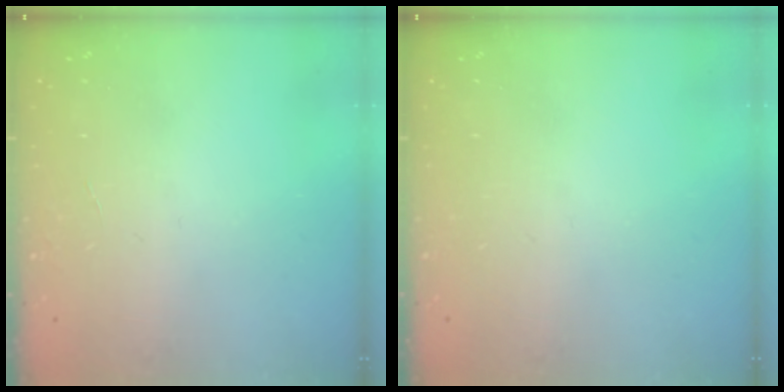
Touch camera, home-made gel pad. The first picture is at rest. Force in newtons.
{"total": 0.0}